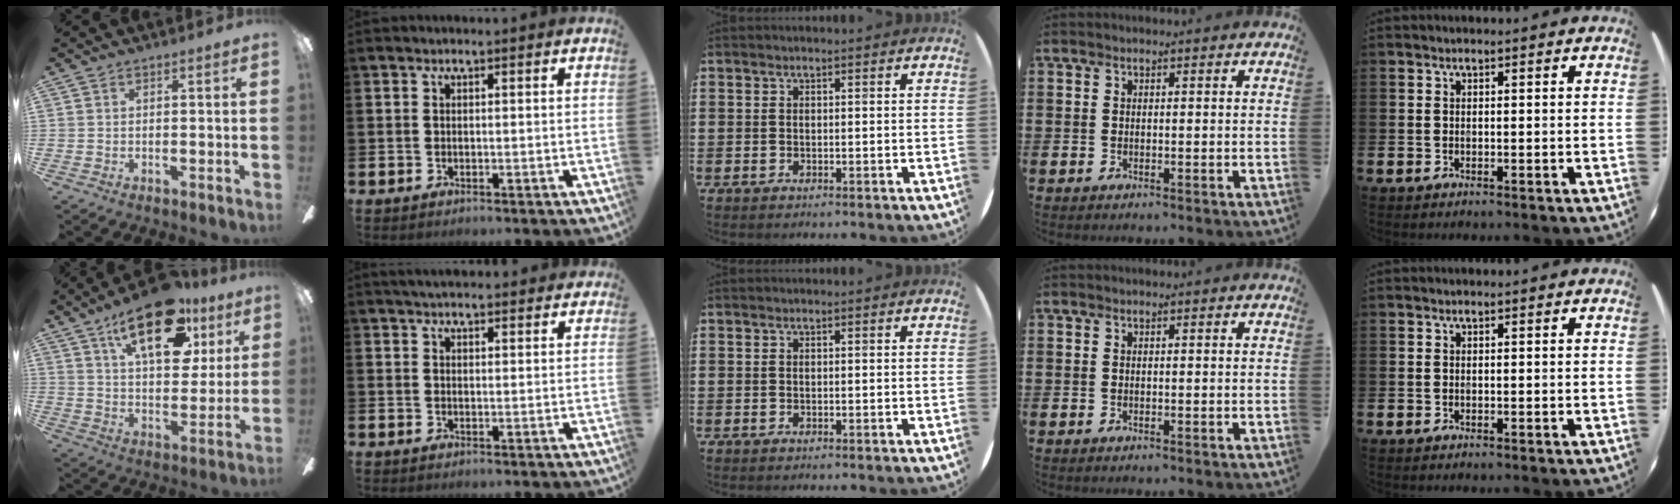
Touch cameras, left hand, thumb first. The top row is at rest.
{"thumb": {"total": 20.9, "force": [11.9, 9.9, 14.0], "torque": [-0.208, -0.049, 0.198]}, "index": {"total": 3.4, "force": [3.4, 0.5, 0.6], "torque": [-0.015, -0.012, 0.062]}}